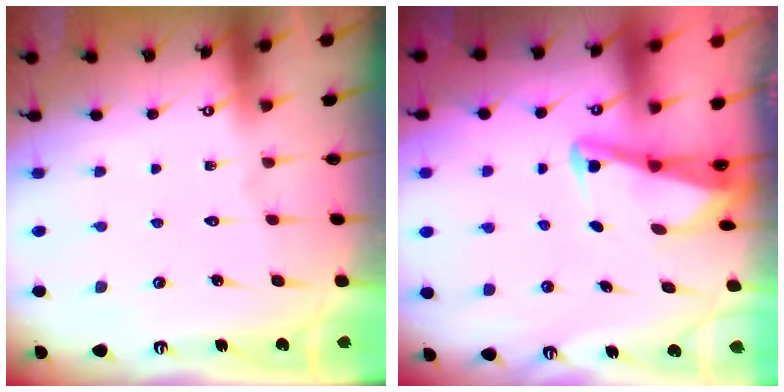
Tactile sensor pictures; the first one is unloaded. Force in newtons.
{"total": 3.2, "press": 3.2, "slide": 0.4}